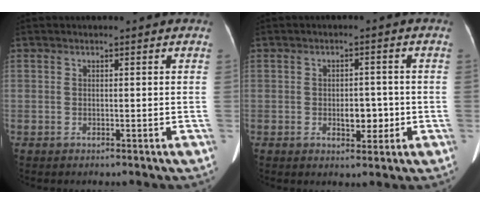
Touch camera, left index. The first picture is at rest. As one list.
[{"total": 3.9, "force": [-1.3, 2.1, 3.0], "torque": [-0.041, 0.000, -0.013]}]